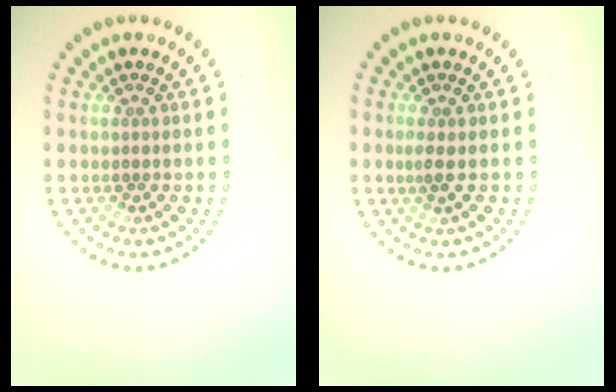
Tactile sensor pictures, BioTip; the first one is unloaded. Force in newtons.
{"total": 1.0, "press": 0.8, "slide": 0.6}